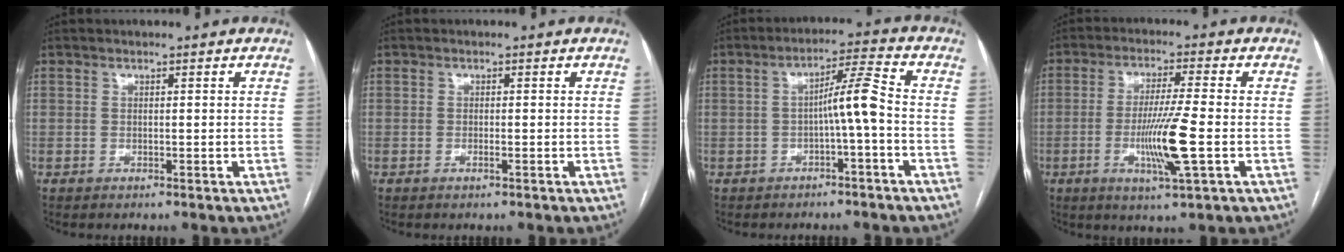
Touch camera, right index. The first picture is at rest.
{"total": 0.8, "force": [-0.4, -0.1, 0.7], "torque": [-0.015, -0.001, -0.007]}
{"total": 5.8, "force": [-1.3, -0.4, 5.6], "torque": [-0.092, 0.020, -0.019]}
{"total": 9.4, "force": [-2.3, -0.5, 9.1], "torque": [-0.176, -0.017, -0.042]}